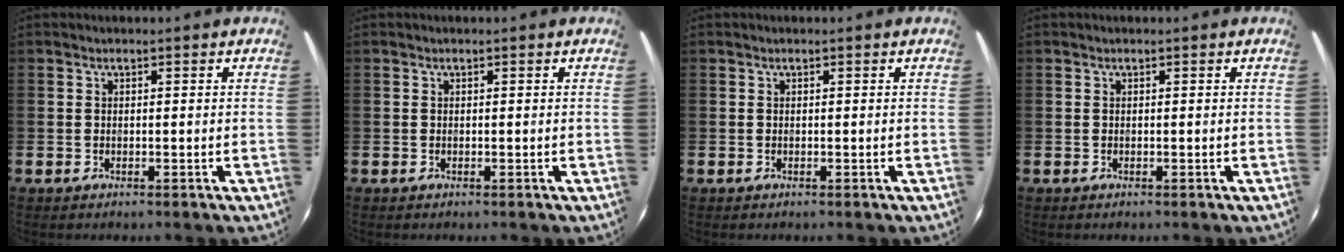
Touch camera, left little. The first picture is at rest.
{"total": 0.0}
{"total": 0.0}
{"total": 0.0}